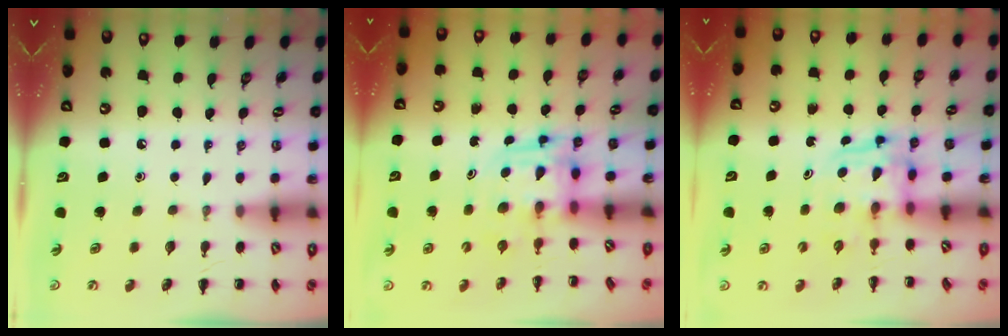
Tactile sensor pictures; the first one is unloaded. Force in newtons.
{"total": 3.8, "press": 3.7, "slide": 0.7}
{"total": 3.5, "press": 3.4, "slide": 0.3}